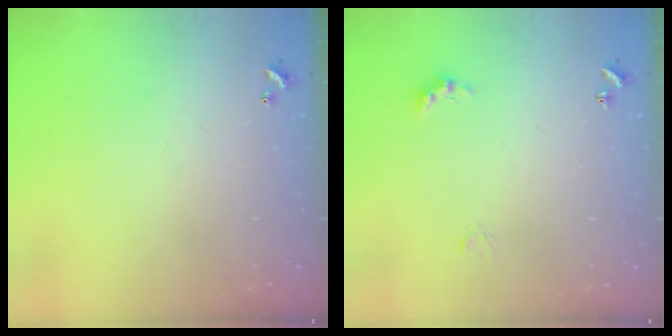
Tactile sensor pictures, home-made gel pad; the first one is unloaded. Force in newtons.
{"total": 2.8, "press": 2.7, "slide": 0.6}